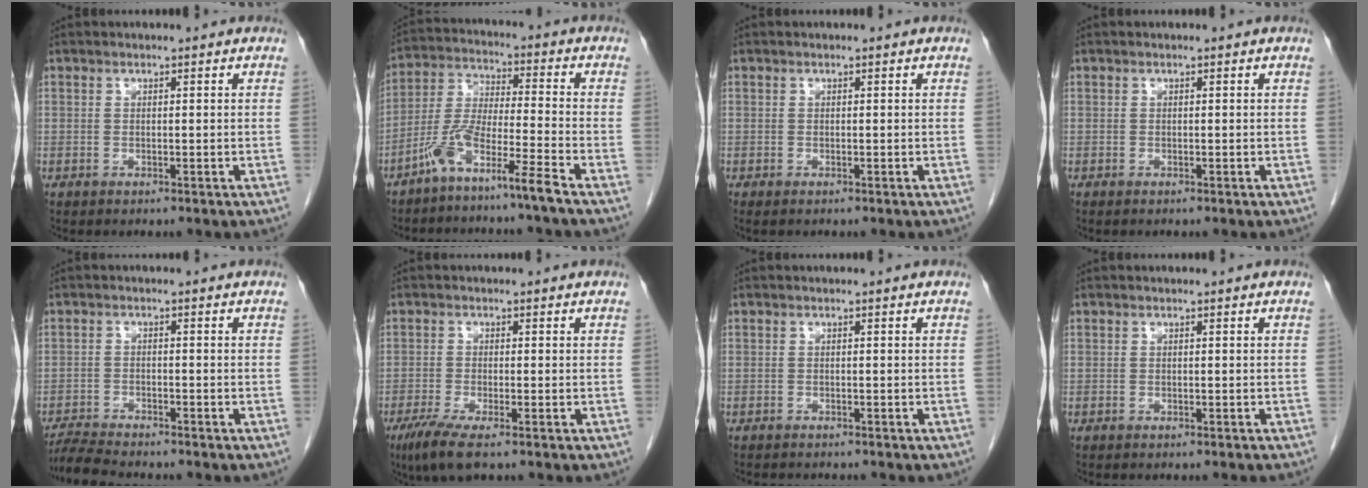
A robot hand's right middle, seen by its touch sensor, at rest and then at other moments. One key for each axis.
{"total": 8.1, "fx": -6.0, "fy": -0.9, "fz": 5.4, "tx": -0.120, "ty": -0.007, "tz": -0.121}
{"total": 0.0}
{"total": 0.0}
{"total": 6.3, "fx": -6.0, "fy": 0.2, "fz": 2.1, "tx": -0.038, "ty": -0.017, "tz": -0.102}
{"total": 5.0, "fx": -3.2, "fy": 0.6, "fz": 3.8, "tx": -0.078, "ty": -0.016, "tz": -0.060}
{"total": 2.9, "fx": -2.8, "fy": 0.5, "fz": 0.8, "tx": -0.008, "ty": -0.005, "tz": -0.035}
{"total": 2.4, "fx": -2.2, "fy": 0.2, "fz": 1.0, "tx": -0.015, "ty": -0.001, "tz": -0.025}